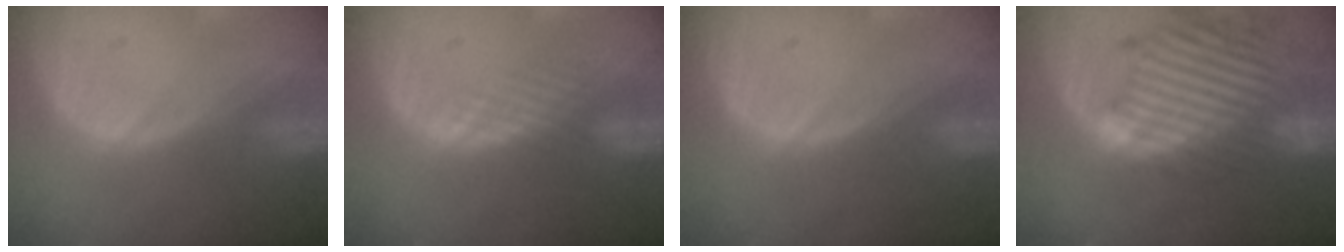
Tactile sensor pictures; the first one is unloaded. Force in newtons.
{"total": 1.8, "press": 1.8, "slide": 0.2}
{"total": 0.0}
{"total": 13.8, "press": 11.7, "slide": 7.3}